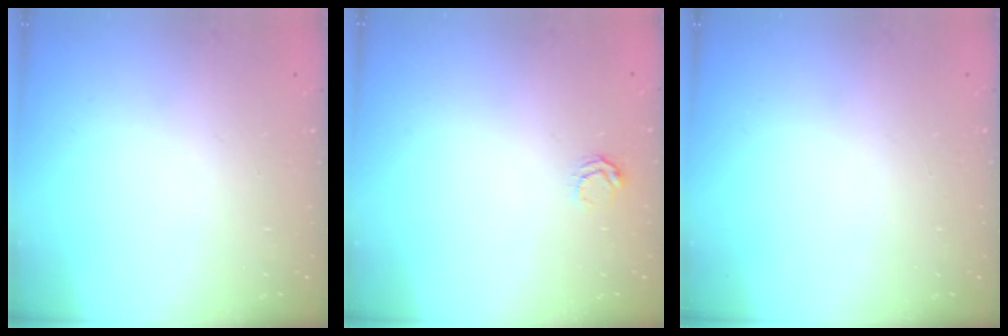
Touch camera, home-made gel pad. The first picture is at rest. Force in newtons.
{"total": 4.1, "press": 4.1, "slide": 0.4}
{"total": 0.0}